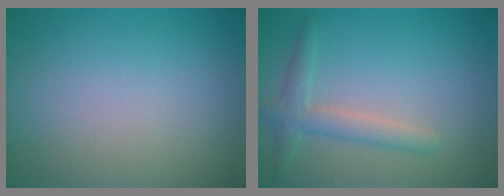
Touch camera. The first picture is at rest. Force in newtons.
{"total": 2.6, "press": 2.6, "slide": 0.1}